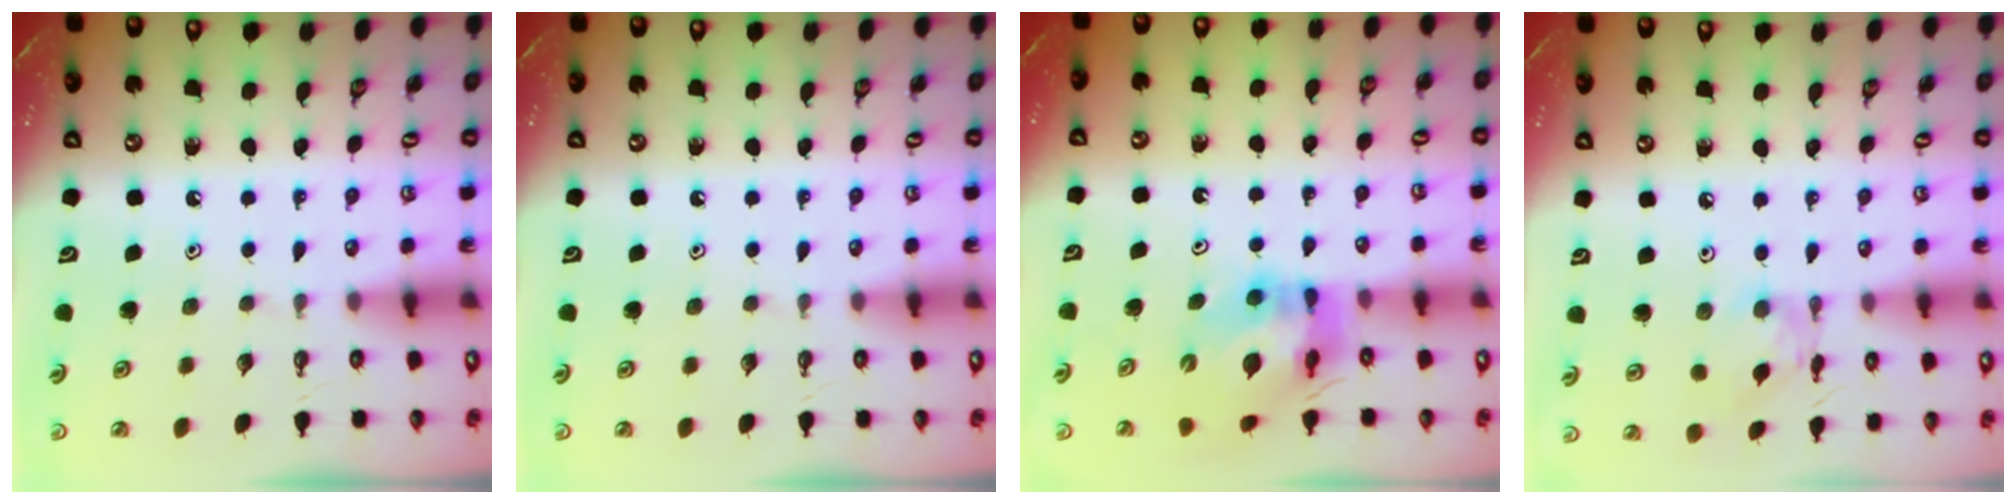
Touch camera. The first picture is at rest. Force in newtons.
{"total": 0.0}
{"total": 12.3, "press": 12.2, "slide": 1.4}
{"total": 4.6, "press": 4.5, "slide": 0.3}